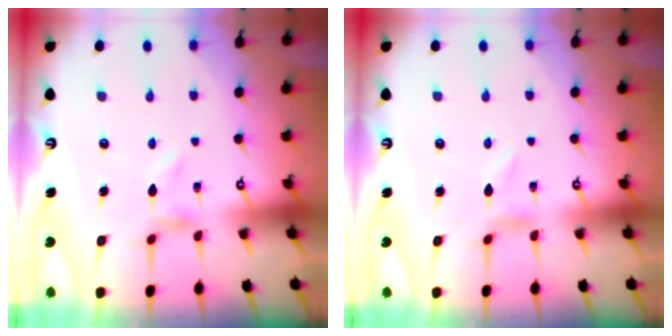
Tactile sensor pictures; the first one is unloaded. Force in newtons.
{"total": 0.8, "press": 0.8, "slide": 0.2}